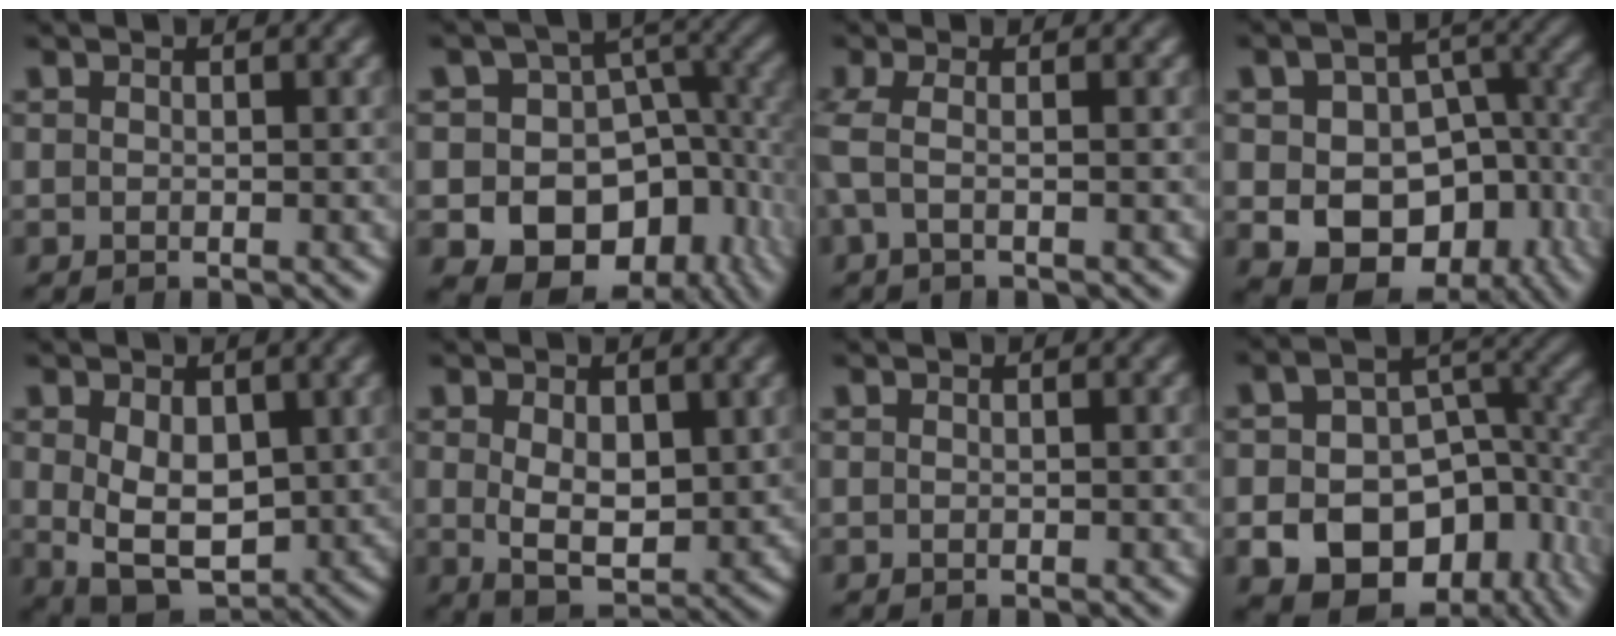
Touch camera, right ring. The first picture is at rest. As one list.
[{"total": 19.4, "force": [-4.7, 16.1, 9.8], "torque": [-0.207, -0.097, -0.053]}, {"total": 2.1, "force": [0.2, 0.5, 2.1], "torque": [-0.050, 0.005, 0.003]}, {"total": 13.2, "force": [-3.6, 10.5, 7.2], "torque": [-0.128, -0.070, -0.030]}, {"total": 8.1, "force": [-1.5, 6.1, 5.1], "torque": [-0.107, -0.047, -0.006]}, {"total": 5.5, "force": [-0.2, 3.7, 4.0], "torque": [-0.067, -0.026, 0.006]}, {"total": 0.0}, {"total": 16.5, "force": [-4.8, 12.9, 9.2], "torque": [-0.165, -0.066, -0.060]}]